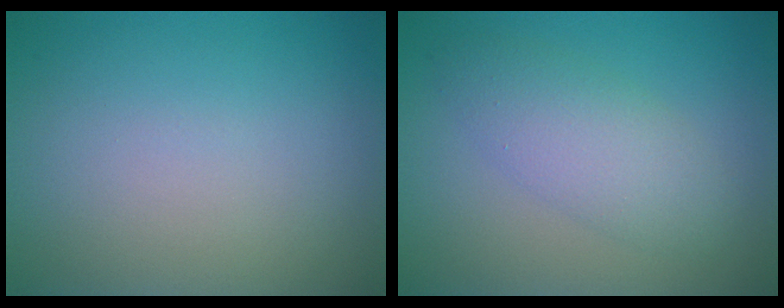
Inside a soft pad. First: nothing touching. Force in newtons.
{"total": 3.8, "press": 3.8, "slide": 0.1}